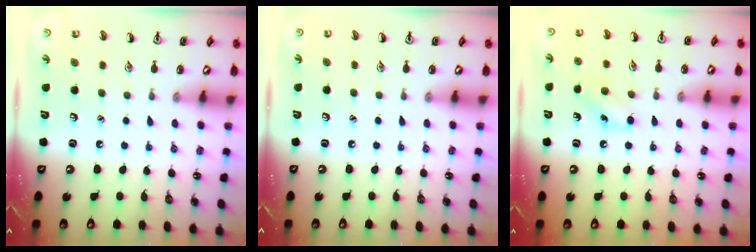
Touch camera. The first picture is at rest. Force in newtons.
{"total": 0.0}
{"total": 7.4, "press": 7.1, "slide": 2.0}